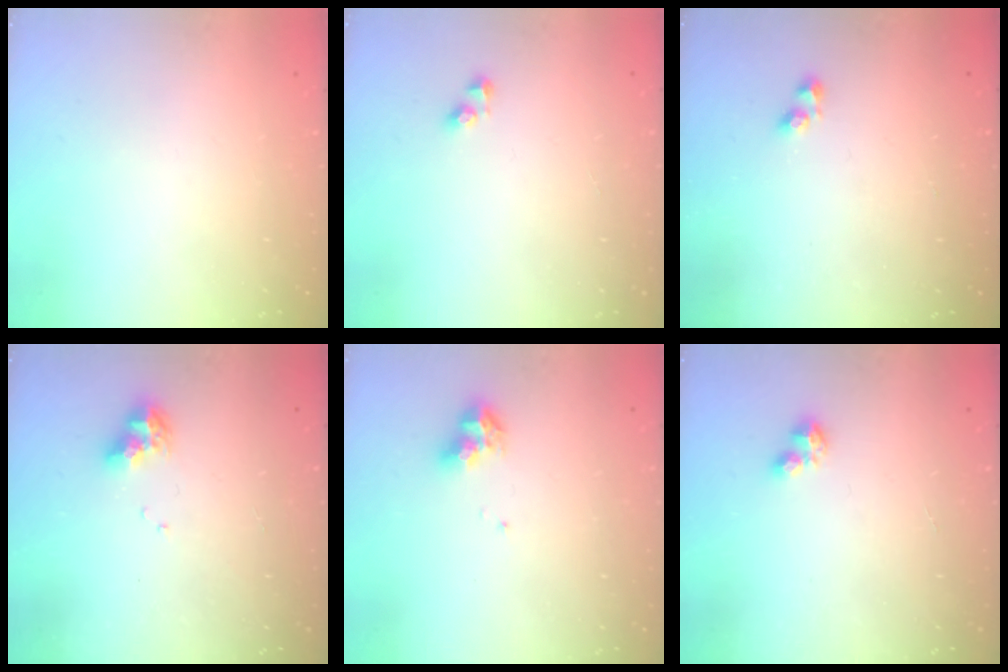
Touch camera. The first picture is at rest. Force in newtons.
{"total": 2.5, "press": 2.5, "slide": 0.2}
{"total": 0.9, "press": 0.4, "slide": 0.8}
{"total": 8.3, "press": 8.3, "slide": 1.1}
{"total": 7.0, "press": 6.9, "slide": 1.0}
{"total": 1.0, "press": 1.0, "slide": 0.1}